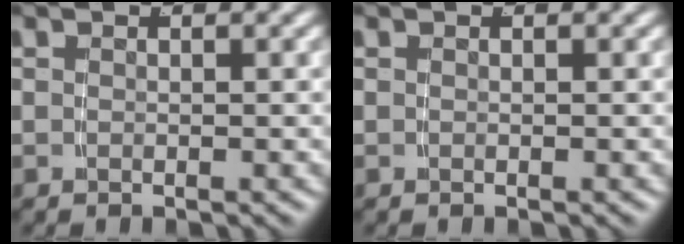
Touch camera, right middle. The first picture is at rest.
{"total": 0.0}